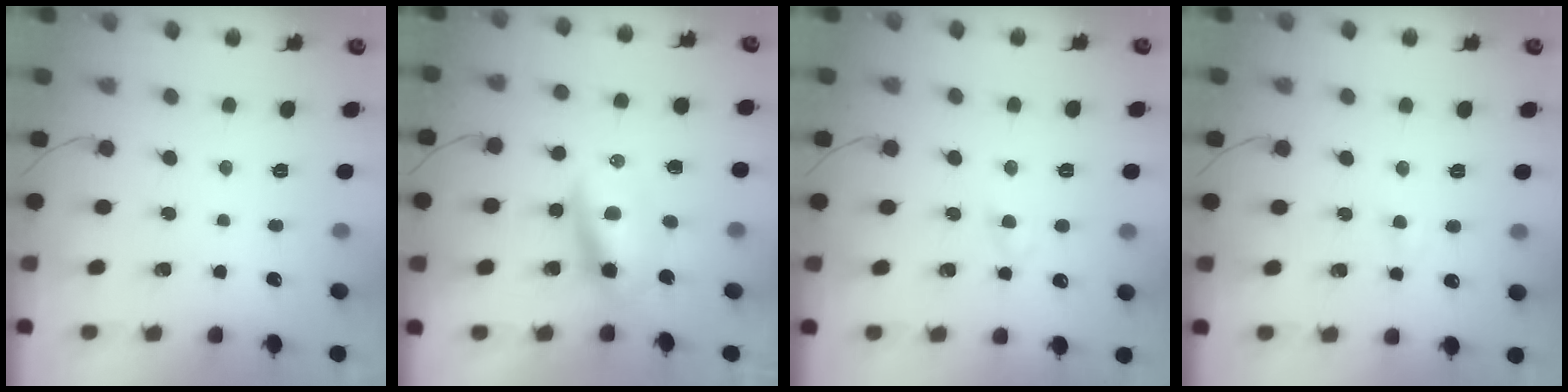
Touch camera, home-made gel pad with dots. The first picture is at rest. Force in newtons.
{"total": 7.6, "press": 7.3, "slide": 2.1}
{"total": 3.7, "press": 3.5, "slide": 1.4}
{"total": 2.8, "press": 2.6, "slide": 1.0}